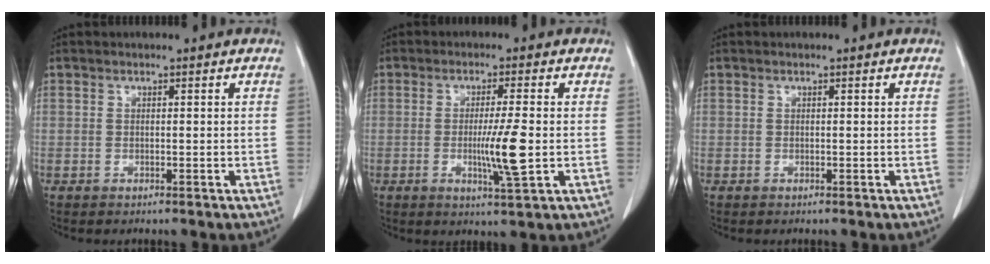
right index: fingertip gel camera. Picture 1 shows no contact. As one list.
[{"total": 6.6, "force": [-1.0, -0.2, 6.5], "torque": [-0.112, -0.014, -0.018]}, {"total": 0.0}]